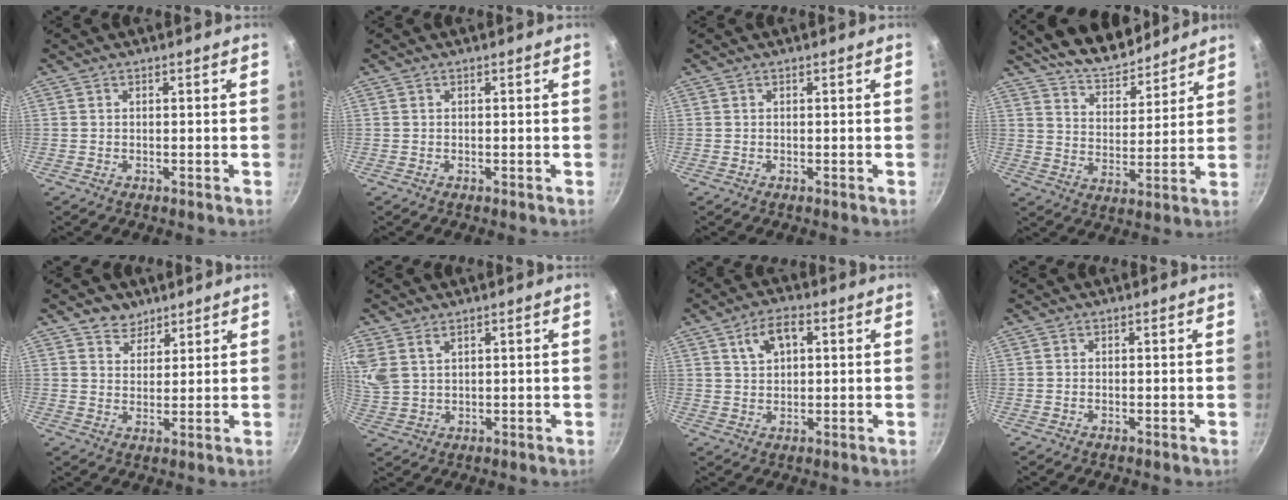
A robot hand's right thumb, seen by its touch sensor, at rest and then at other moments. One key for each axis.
{"total": 0.0}
{"total": 0.0}
{"total": 13.2, "fx": 11.4, "fy": 4.5, "fz": 4.7, "tx": -0.048, "ty": -0.070, "tz": 0.192}
{"total": 4.5, "fx": 3.2, "fy": 3.2, "fz": 0.6, "tx": 0.017, "ty": -0.019, "tz": 0.050}
{"total": 7.5, "fx": 4.2, "fy": 4.7, "fz": 4.1, "tx": -0.087, "ty": -0.003, "tz": 0.094}
{"total": 6.2, "fx": 2.2, "fy": 3.7, "fz": 4.6, "tx": -0.064, "ty": 0.007, "tz": 0.039}
{"total": 0.0}